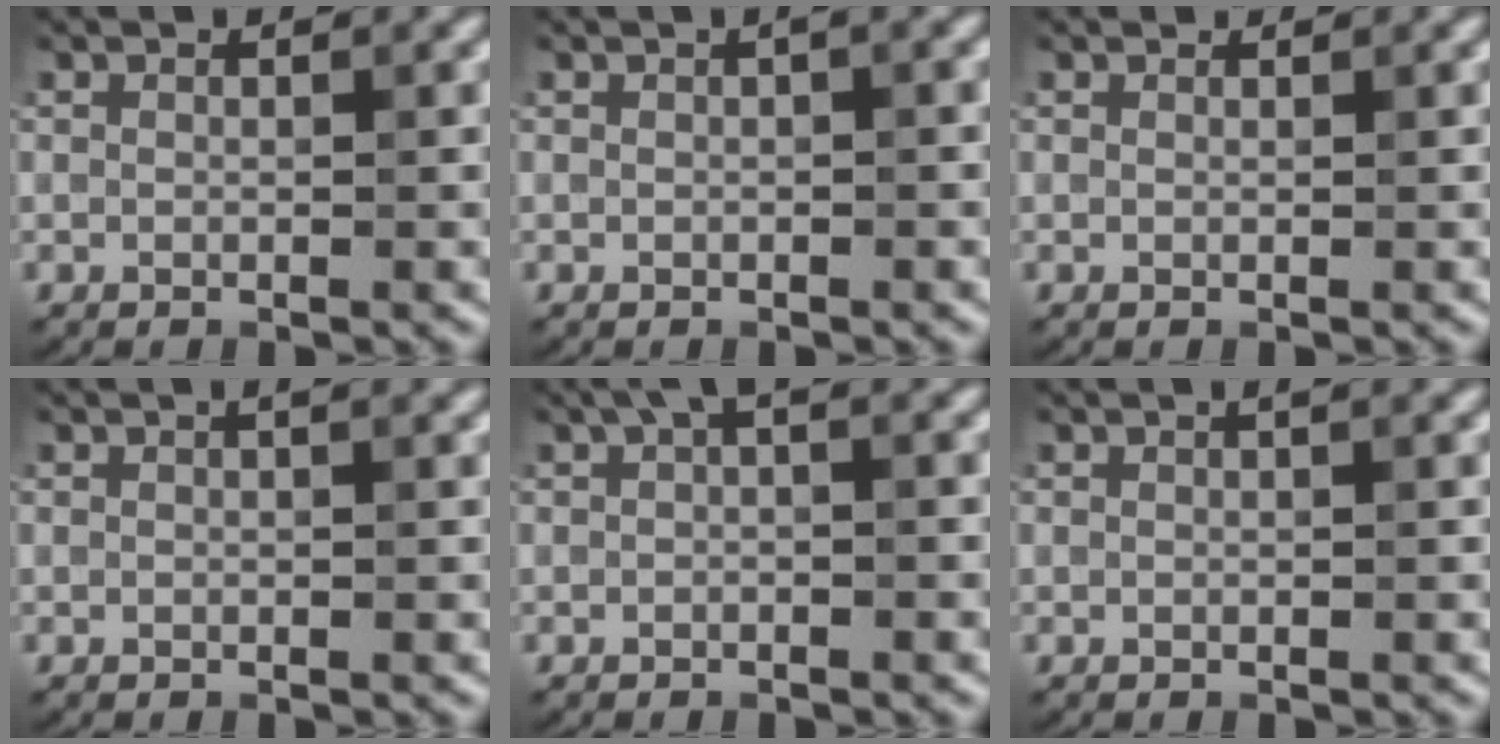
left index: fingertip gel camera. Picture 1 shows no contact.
{"total": 0.8, "force": [0.2, 0.1, 0.8], "torque": [-0.012, 0.005, 0.003]}
{"total": 0.7, "force": [0.7, 0.1, 0.1], "torque": [-0.005, -0.002, 0.009]}
{"total": 0.7, "force": [0.3, 0.0, 0.6], "torque": [-0.010, 0.006, 0.004]}
{"total": 1.5, "force": [0.3, 0.5, 1.4], "torque": [-0.022, 0.007, 0.004]}
{"total": 0.7, "force": [0.3, 0.1, 0.6], "torque": [-0.006, 0.007, 0.002]}